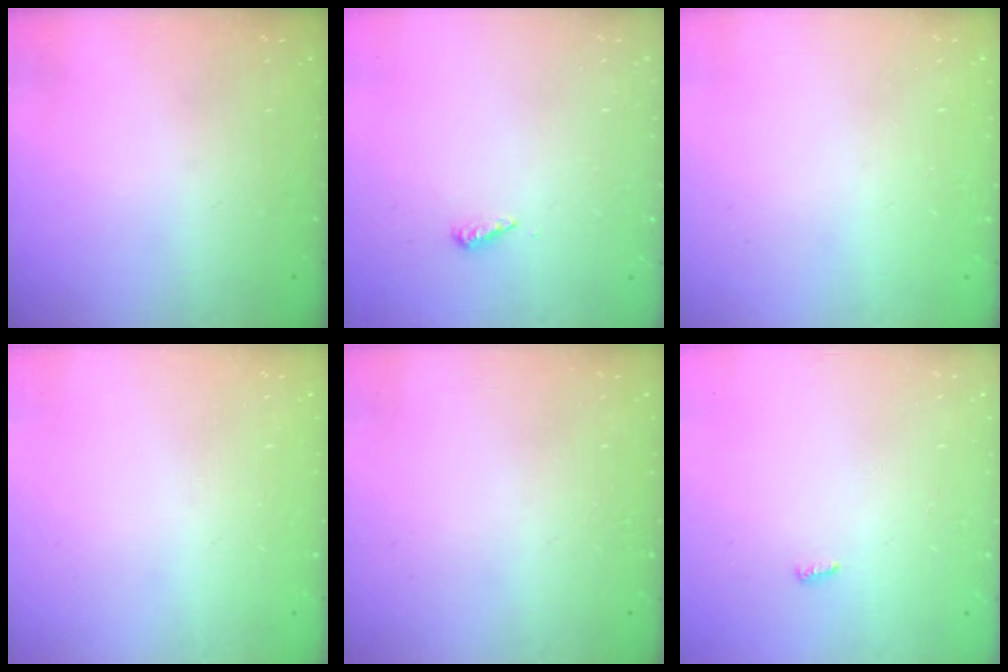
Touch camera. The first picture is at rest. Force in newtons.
{"total": 4.3, "press": 4.2, "slide": 0.6}
{"total": 0.9, "press": 0.9, "slide": 0.0}
{"total": 0.0}
{"total": 0.0}
{"total": 2.8, "press": 2.8, "slide": 0.5}